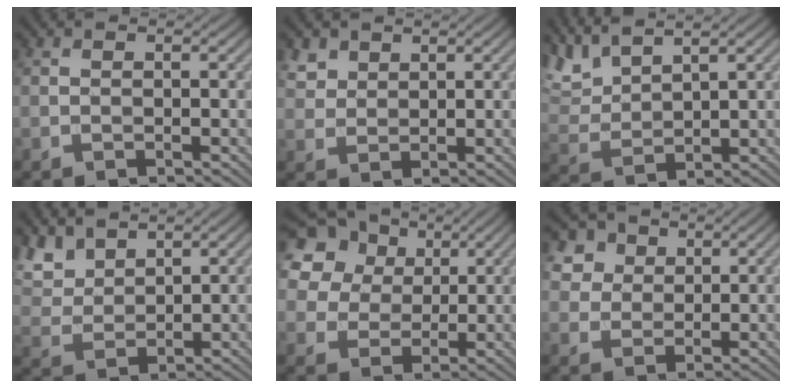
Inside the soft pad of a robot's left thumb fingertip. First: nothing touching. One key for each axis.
{"total": 3.0, "fx": 2.0, "fy": 2.0, "fz": 1.0, "tx": -0.030, "ty": 0.000, "tz": 0.047}
{"total": 6.1, "fx": 5.2, "fy": 1.4, "fz": 3.0, "tx": -0.082, "ty": 0.008, "tz": 0.108}
{"total": 5.9, "fx": 4.6, "fy": 2.6, "fz": 2.6, "tx": -0.073, "ty": 0.004, "tz": 0.101}
{"total": 17.8, "fx": 9.1, "fy": 13.1, "fz": 7.8, "tx": -0.243, "ty": 0.048, "tz": 0.190}
{"total": 6.2, "fx": 3.4, "fy": 4.6, "fz": 2.5, "tx": -0.089, "ty": -0.001, "tz": 0.063}